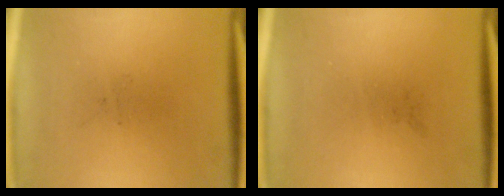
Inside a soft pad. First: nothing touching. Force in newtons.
{"total": 0.0}